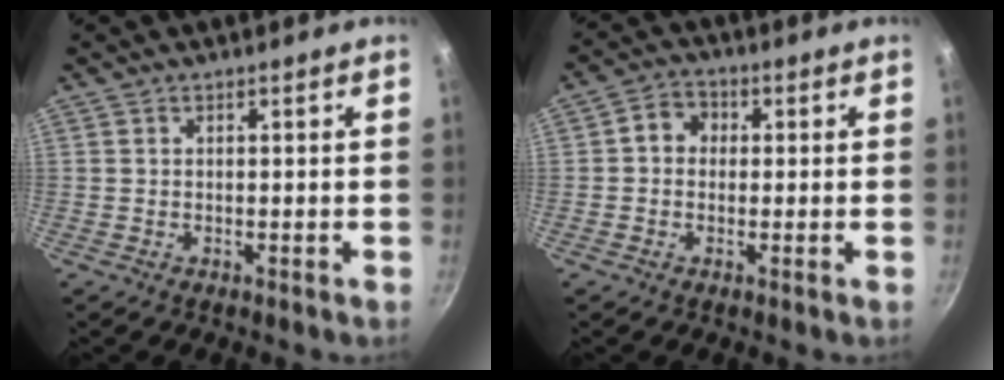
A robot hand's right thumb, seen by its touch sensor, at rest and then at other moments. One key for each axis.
{"total": 4.6, "fx": 0.4, "fy": 4.0, "fz": 2.3, "tx": -0.019, "ty": 0.007, "tz": -0.007}